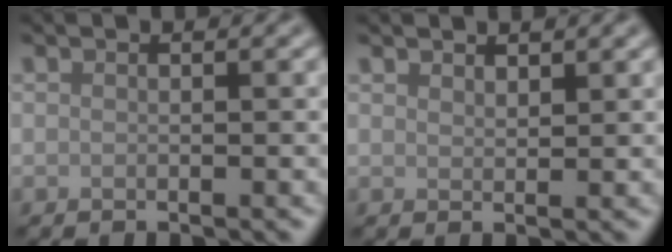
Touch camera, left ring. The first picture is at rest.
{"total": 1.3, "force": [1.3, 0.2, 0.2], "torque": [-0.002, 0.001, 0.022]}